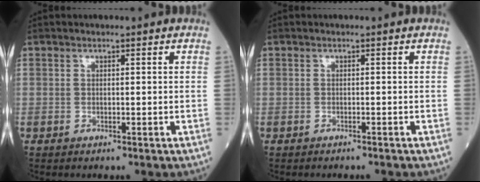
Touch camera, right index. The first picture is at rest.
{"total": 1.1, "force": [-1.1, 0.0, 0.2], "torque": [-0.007, -0.001, -0.016]}